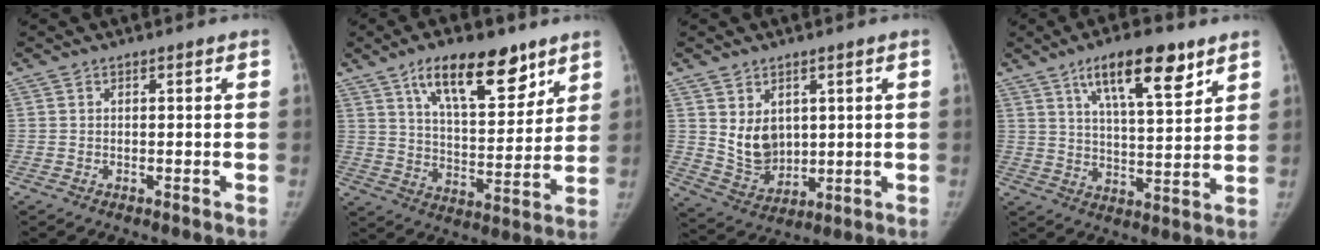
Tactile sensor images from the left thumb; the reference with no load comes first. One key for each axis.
{"total": 17.1, "fx": 10.5, "fy": 7.1, "fz": 11.5, "tx": -0.137, "ty": -0.051, "tz": 0.175}
{"total": 7.7, "fx": 2.0, "fy": 5.8, "fz": 4.6, "tx": -0.053, "ty": -0.026, "tz": 0.058}
{"total": 14.2, "fx": 8.2, "fy": 4.4, "fz": 10.6, "tx": -0.148, "ty": -0.039, "tz": 0.135}